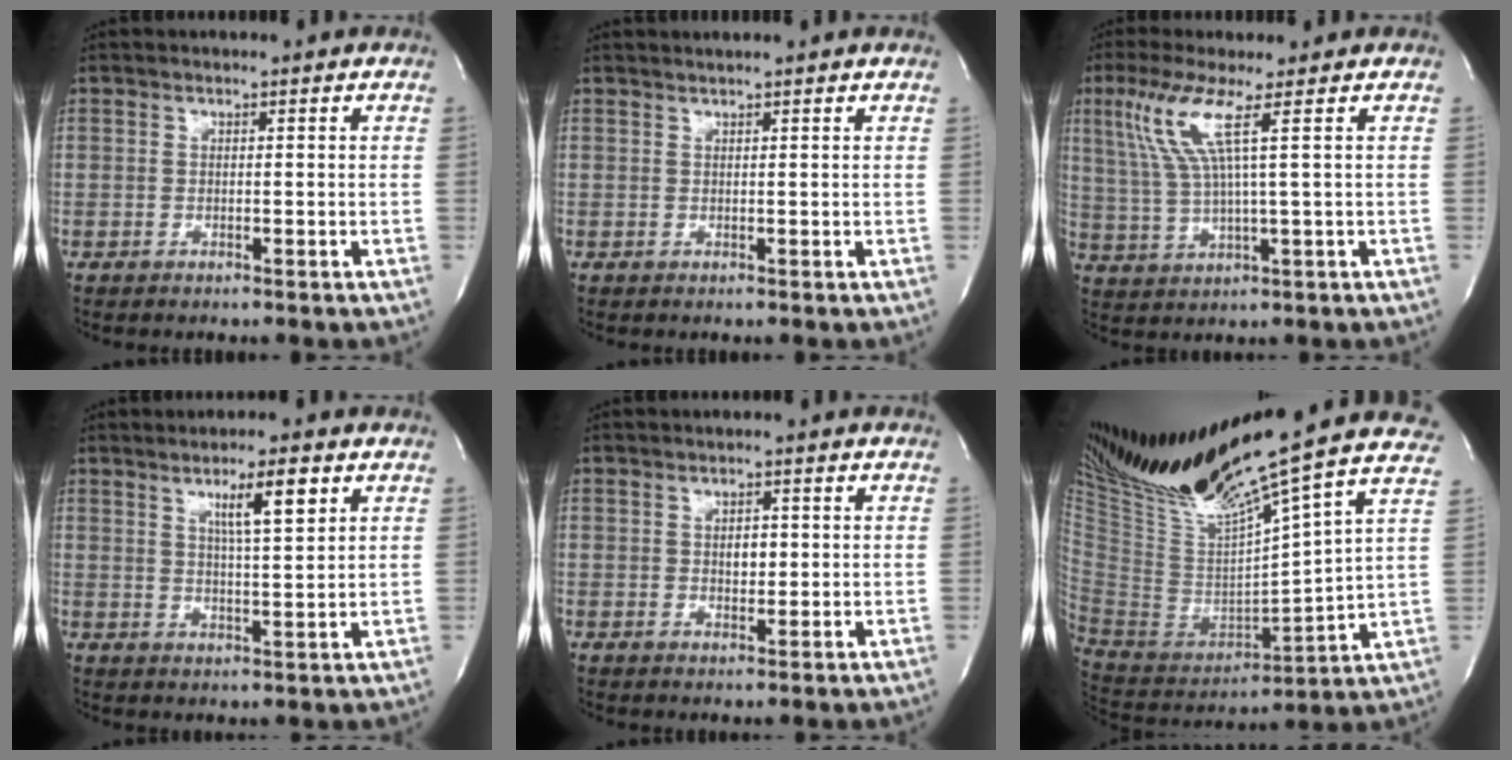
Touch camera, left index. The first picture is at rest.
{"total": 1.3, "force": [1.2, -0.5, 0.4], "torque": [-0.011, 0.006, 0.021]}
{"total": 7.3, "force": [2.9, -0.7, 6.7], "torque": [-0.153, -0.002, 0.064]}
{"total": 6.0, "force": [2.9, 0.2, 5.3], "torque": [-0.088, -0.006, 0.047]}
{"total": 2.1, "force": [0.0, 1.2, 1.7], "torque": [-0.027, -0.005, 0.001]}
{"total": 31.1, "force": [25.9, -0.3, 17.4], "torque": [-0.303, -0.061, 0.410]}